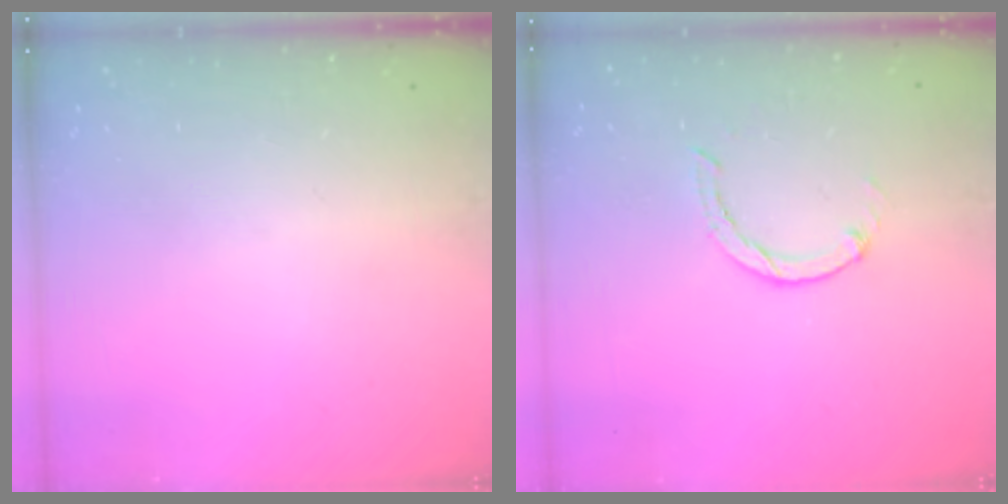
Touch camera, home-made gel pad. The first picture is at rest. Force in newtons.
{"total": 1.0, "press": 0.9, "slide": 0.3}